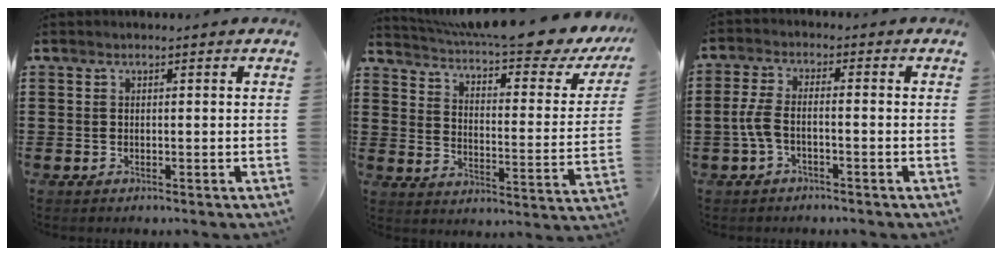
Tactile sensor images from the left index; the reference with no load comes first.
{"total": 7.7, "force": [6.5, -0.1, 4.3], "torque": [-0.092, -0.049, 0.103]}
{"total": 3.8, "force": [-1.7, 1.1, 3.2], "torque": [-0.079, 0.000, -0.039]}